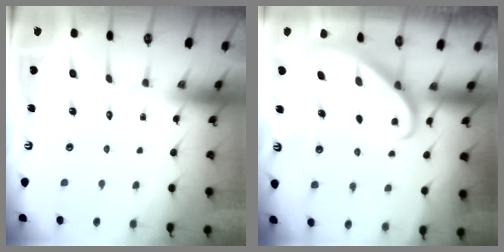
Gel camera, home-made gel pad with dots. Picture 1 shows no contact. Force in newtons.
{"total": 2.9, "press": 2.9, "slide": 0.2}